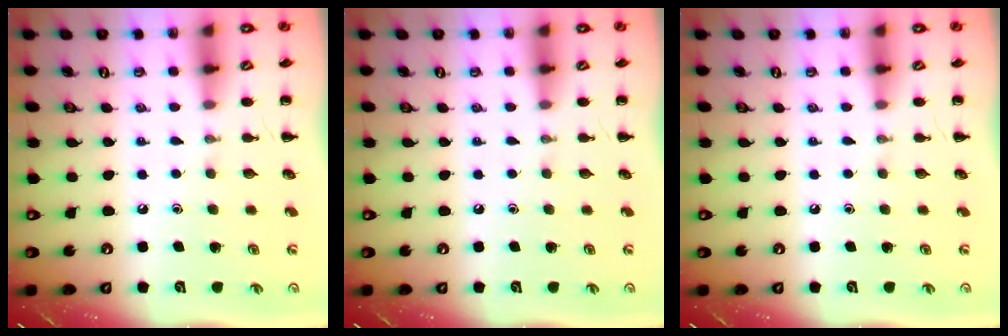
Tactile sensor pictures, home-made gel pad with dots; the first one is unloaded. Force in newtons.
{"total": 0.0}
{"total": 0.0}